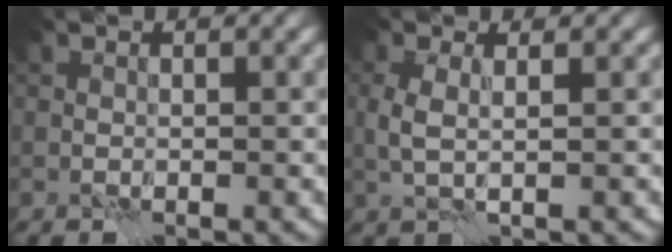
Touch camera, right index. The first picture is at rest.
{"total": 1.7, "force": [1.0, -0.1, 1.4], "torque": [-0.032, 0.002, 0.018]}